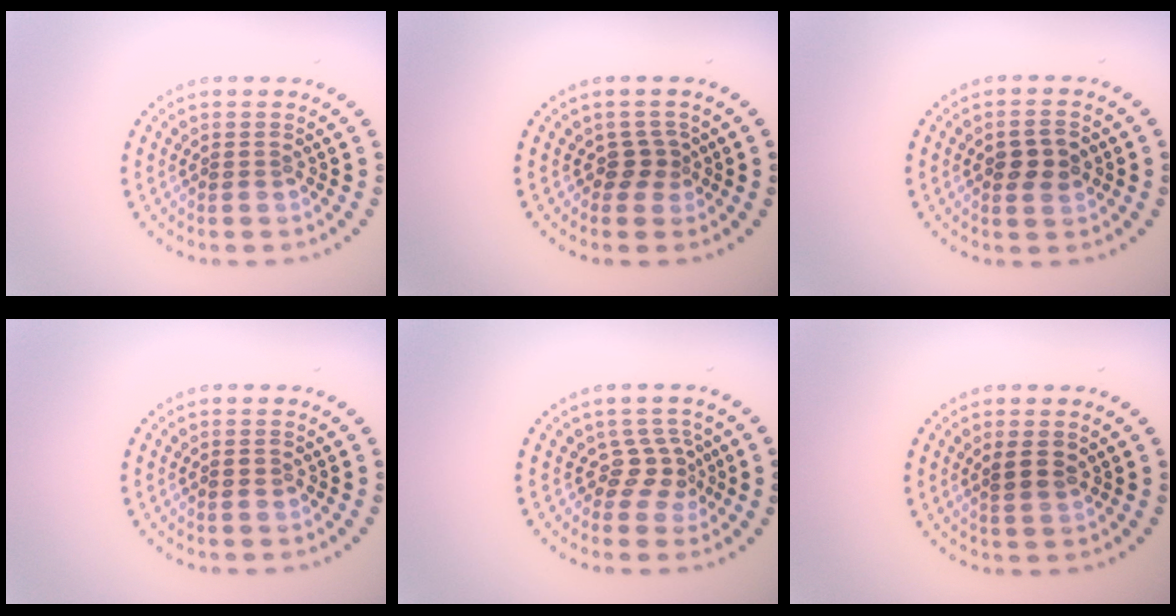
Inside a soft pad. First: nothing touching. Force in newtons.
{"total": 1.7, "press": 1.1, "slide": 1.3}
{"total": 2.6, "press": 2.6, "slide": 0.0}
{"total": 0.7, "press": 0.7, "slide": 0.2}
{"total": 2.4, "press": 1.5, "slide": 1.8}
{"total": 1.5, "press": 1.3, "slide": 0.7}